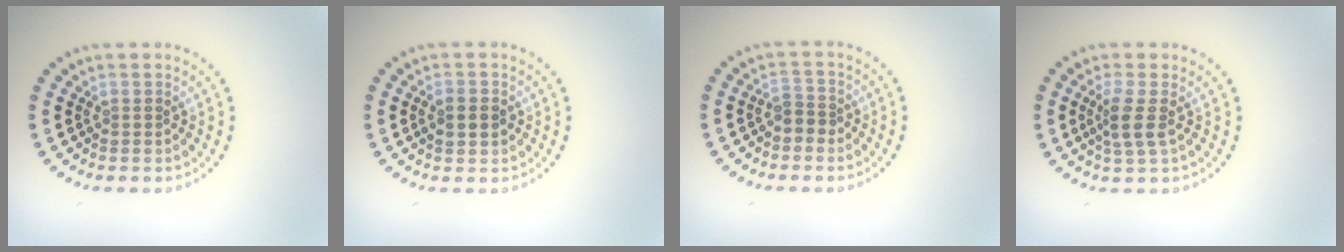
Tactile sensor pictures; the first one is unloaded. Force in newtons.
{"total": 2.6, "press": 2.5, "slide": 0.1}
{"total": 1.6, "press": 1.4, "slide": 0.7}
{"total": 2.4, "press": 1.9, "slide": 1.5}